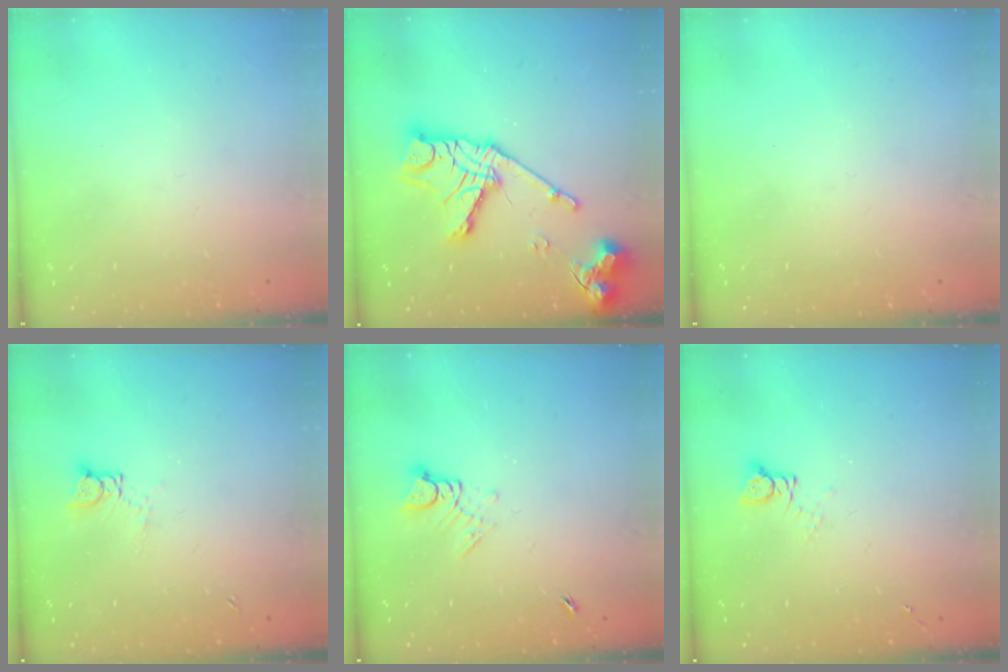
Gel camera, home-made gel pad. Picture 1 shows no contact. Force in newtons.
{"total": 19.3, "press": 19.3, "slide": 1.7}
{"total": 0.0}
{"total": 3.4, "press": 3.4, "slide": 0.3}
{"total": 3.6, "press": 3.6, "slide": 0.4}
{"total": 2.4, "press": 2.4, "slide": 0.2}